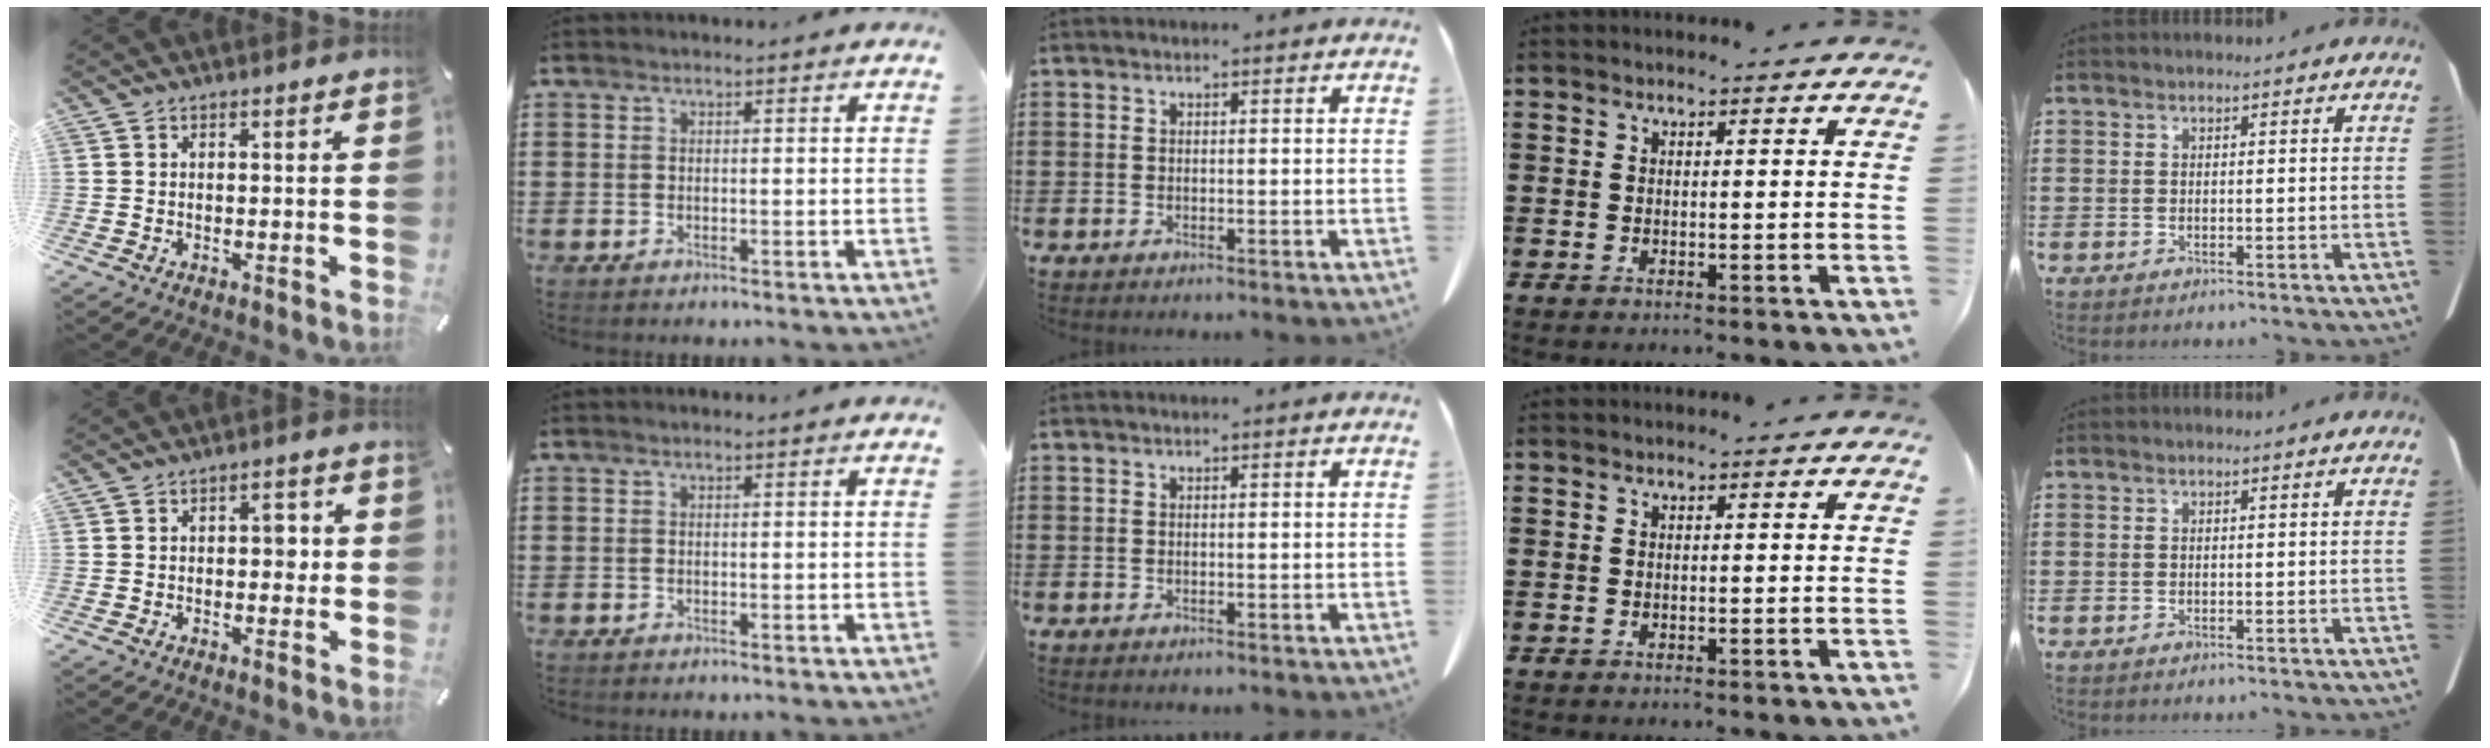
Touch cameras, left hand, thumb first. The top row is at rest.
{"thumb": {"total": 3.7, "force": [0.3, 2.2, 3.0], "torque": [-0.027, -0.003, -0.005]}}